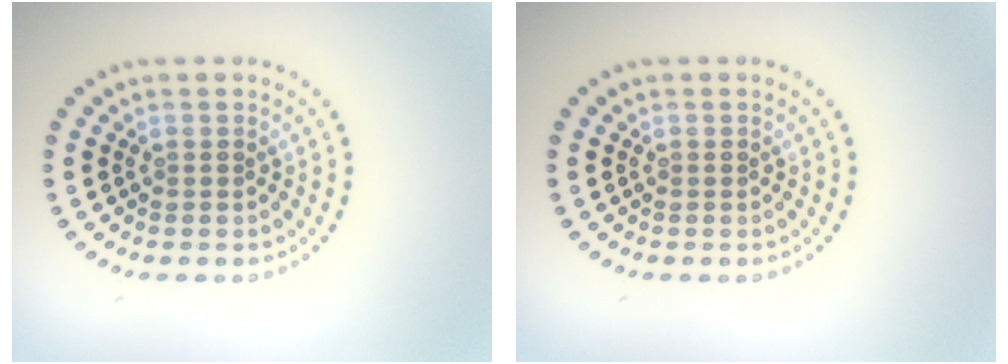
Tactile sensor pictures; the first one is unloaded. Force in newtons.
{"total": 0.0}